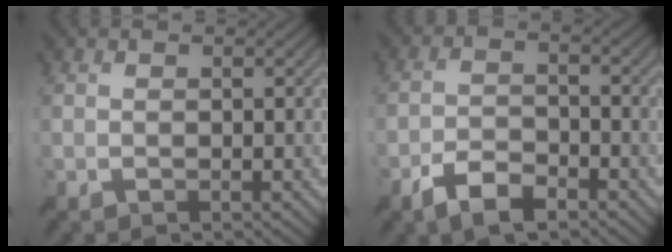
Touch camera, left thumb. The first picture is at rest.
{"total": 5.1, "force": [-3.6, 2.0, 3.1], "torque": [-0.060, -0.002, -0.072]}